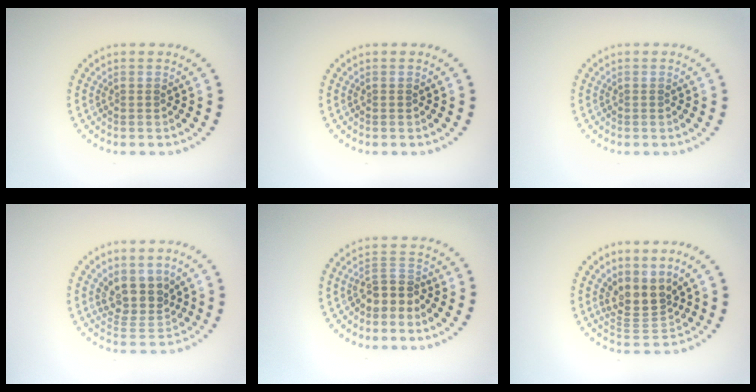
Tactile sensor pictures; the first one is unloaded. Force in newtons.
{"total": 0.0}
{"total": 0.0}
{"total": 3.6, "press": 3.0, "slide": 2.0}
{"total": 2.5, "press": 2.1, "slide": 1.3}
{"total": 3.5, "press": 2.7, "slide": 2.2}